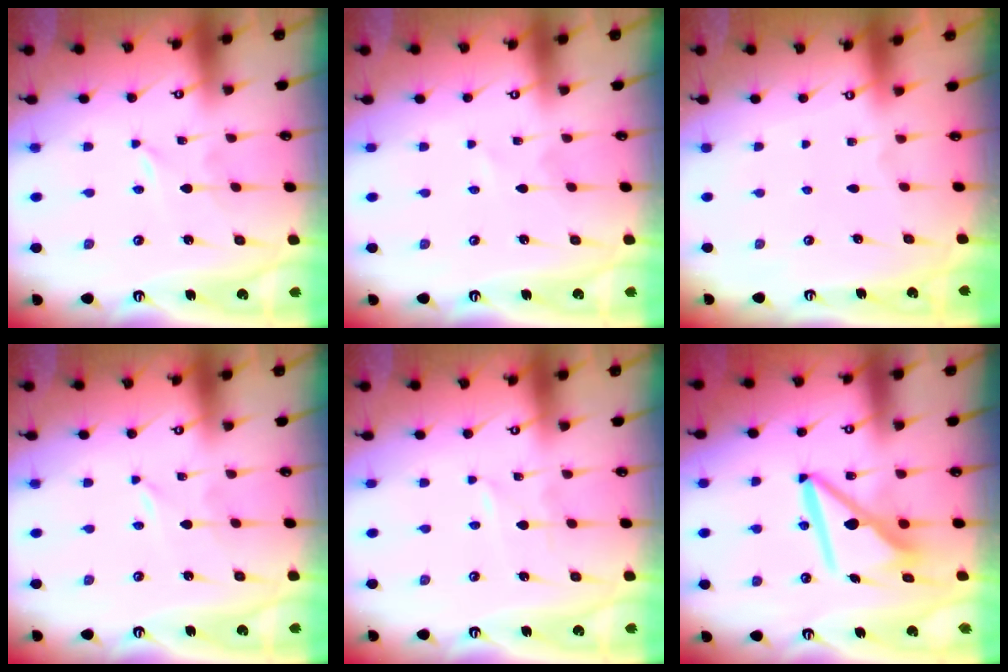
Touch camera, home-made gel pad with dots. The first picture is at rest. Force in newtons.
{"total": 0.0}
{"total": 0.0}
{"total": 0.0}
{"total": 0.0}
{"total": 10.1, "press": 10.1, "slide": 0.9}